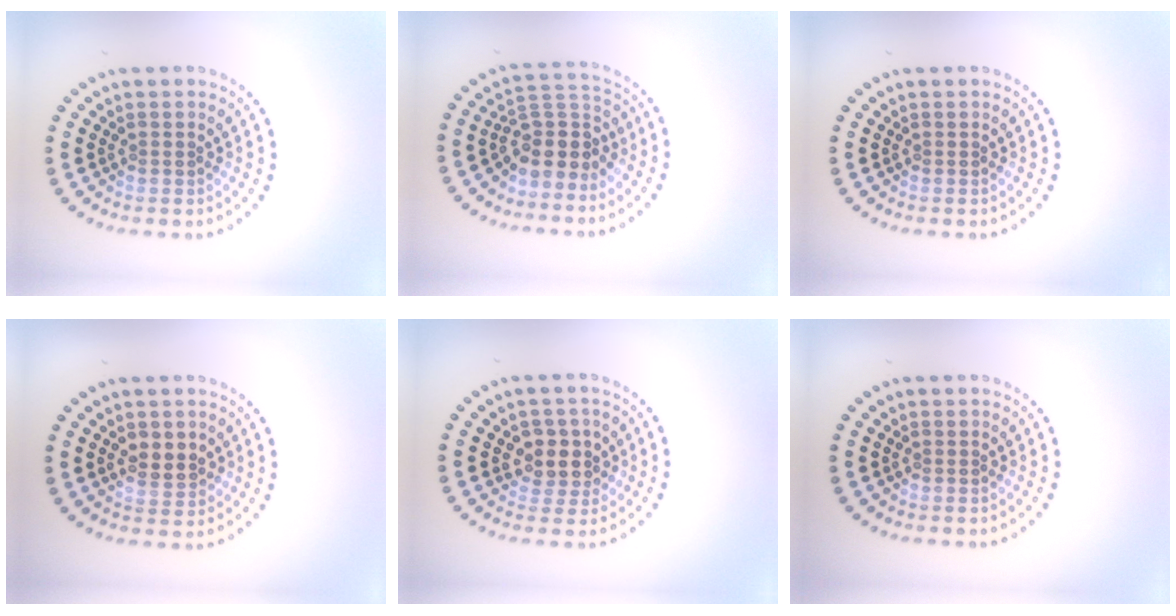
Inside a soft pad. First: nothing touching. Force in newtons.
{"total": 3.8, "press": 3.0, "slide": 2.3}
{"total": 0.0}
{"total": 2.4, "press": 2.3, "slide": 0.6}
{"total": 2.8, "press": 2.5, "slide": 1.3}
{"total": 0.0}